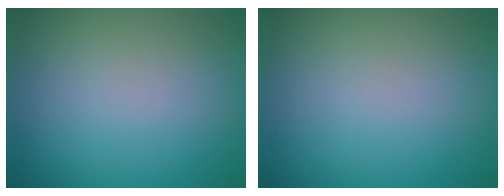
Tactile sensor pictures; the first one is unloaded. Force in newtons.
{"total": 0.0}